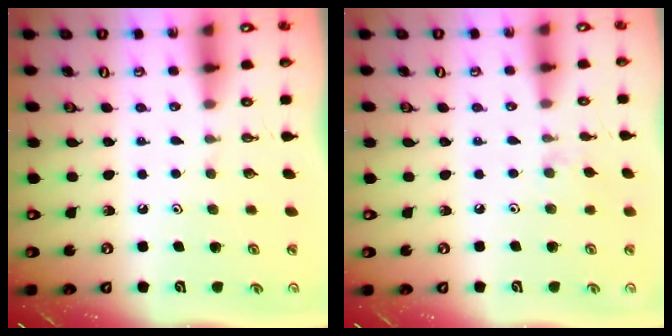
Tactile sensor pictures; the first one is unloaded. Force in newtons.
{"total": 4.7, "press": 4.6, "slide": 0.8}